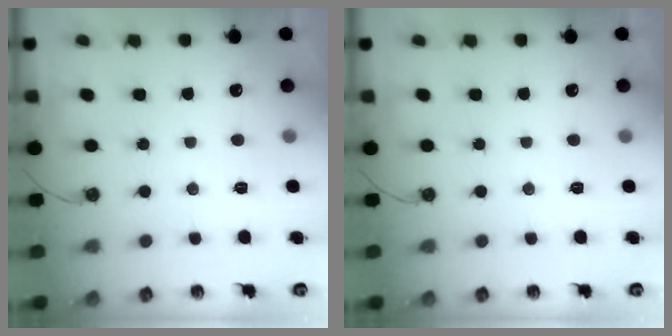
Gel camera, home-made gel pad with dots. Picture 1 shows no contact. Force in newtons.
{"total": 0.0}